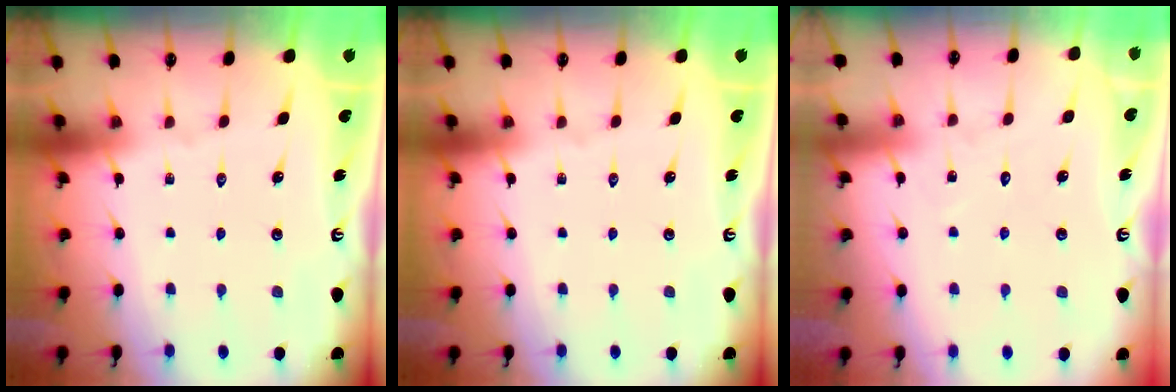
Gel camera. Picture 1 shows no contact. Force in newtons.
{"total": 0.0}
{"total": 6.2, "press": 6.2, "slide": 0.6}